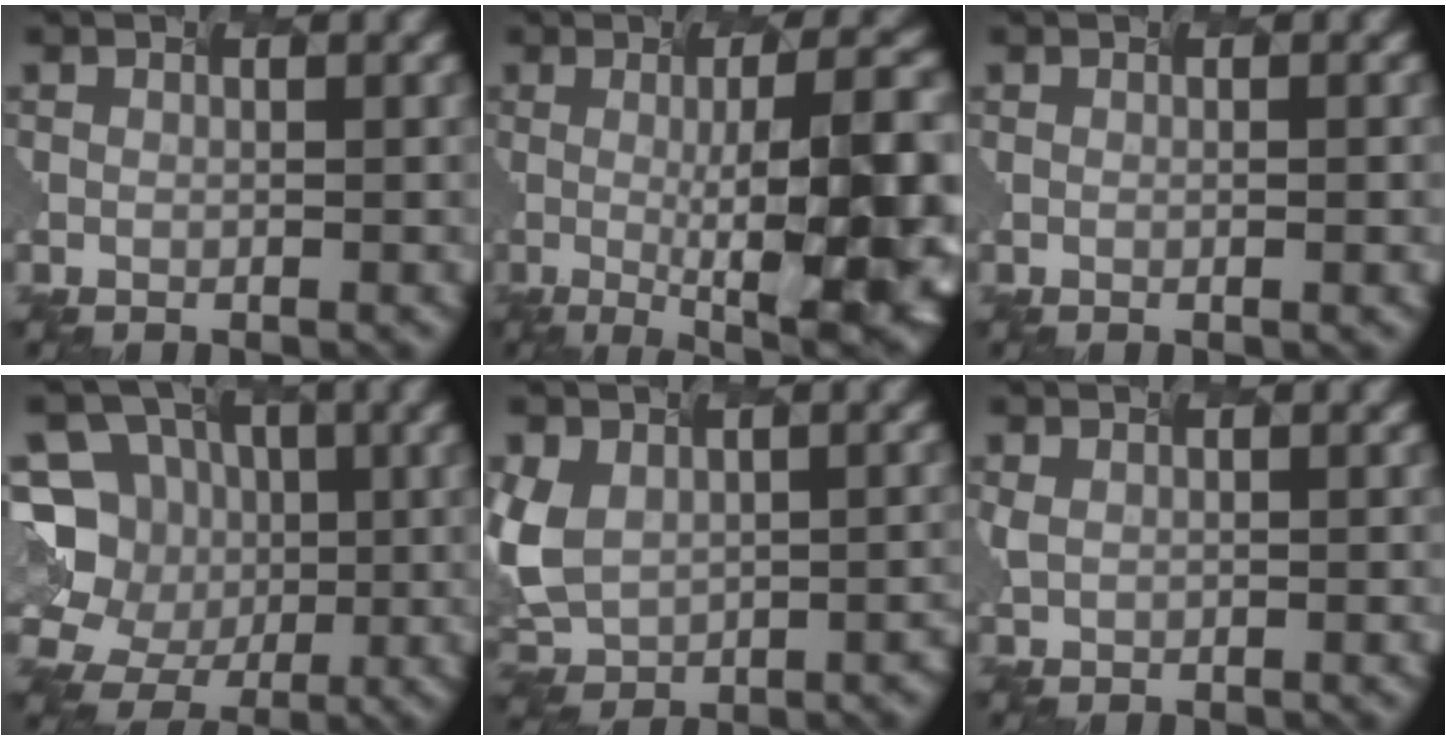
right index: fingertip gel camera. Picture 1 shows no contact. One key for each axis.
{"total": 12.8, "fx": -1.7, "fy": 3.3, "fz": 12.3, "tx": -0.131, "ty": 0.006, "tz": -0.009}
{"total": 2.0, "fx": 0.2, "fy": 1.0, "fz": 1.7, "tx": 0.002, "ty": 0.012, "tz": -0.013}
{"total": 10.1, "fx": -1.7, "fy": 9.5, "fz": 2.9, "tx": -0.069, "ty": 0.037, "tz": -0.045}
{"total": 6.4, "fx": -0.6, "fy": 5.1, "fz": 3.9, "tx": -0.084, "ty": -0.023, "tz": 0.001}
{"total": 0.6, "fx": 0.5, "fy": 0.2, "fz": 0.3, "tx": -0.014, "ty": -0.003, "tz": 0.020}